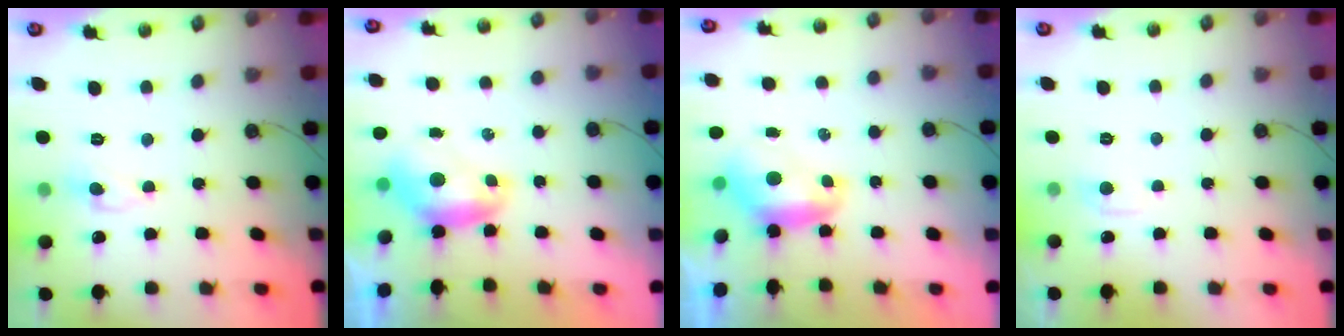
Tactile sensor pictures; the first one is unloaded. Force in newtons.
{"total": 1.0, "press": 0.8, "slide": 0.6}
{"total": 1.3, "press": 1.2, "slide": 0.4}
{"total": 1.0, "press": 0.8, "slide": 0.6}